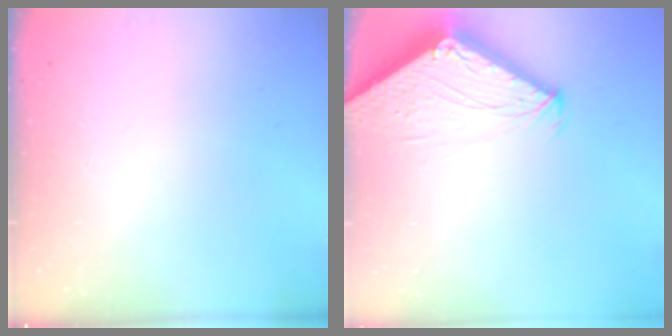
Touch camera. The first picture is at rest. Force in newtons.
{"total": 3.5, "press": 3.5, "slide": 0.3}